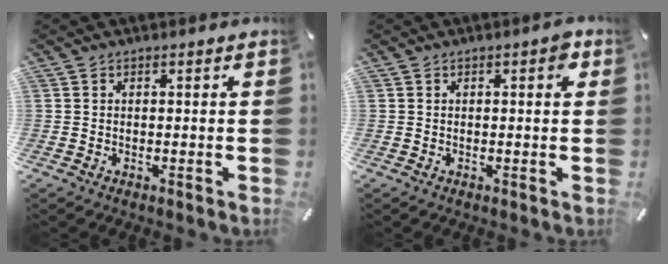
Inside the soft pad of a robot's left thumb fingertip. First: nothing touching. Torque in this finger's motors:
{"motor_torque": [0.28, 0.26, 0.44, -0.13, 0.00]}